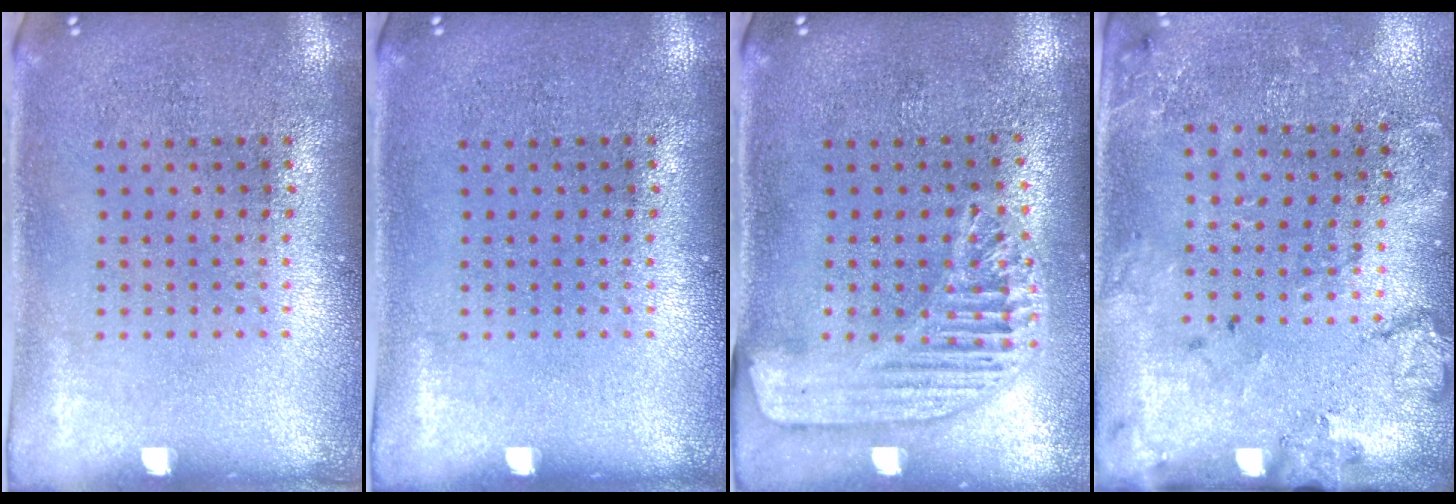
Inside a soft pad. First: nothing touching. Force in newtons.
{"total": 0.0}
{"total": 1.6, "press": 1.6, "slide": 0.4}
{"total": 1.8, "press": 1.5, "slide": 1.0}